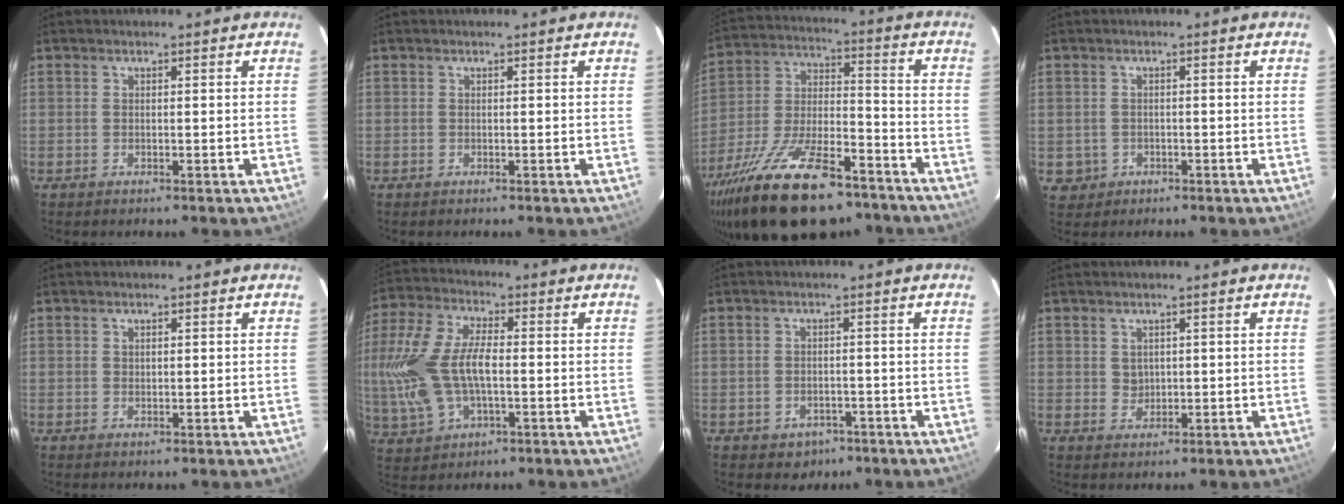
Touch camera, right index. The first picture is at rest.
{"total": 0.0}
{"total": 26.5, "force": [-18.2, 10.1, 16.5], "torque": [-0.315, -0.028, -0.286]}
{"total": 3.4, "force": [-0.6, 3.3, 0.5], "torque": [-0.016, 0.005, -0.001]}
{"total": 0.9, "force": [0.5, 0.6, 0.5], "torque": [-0.006, 0.003, 0.009]}
{"total": 16.7, "force": [-1.1, 8.9, 14.1], "torque": [-0.316, 0.006, -0.013]}
{"total": 4.1, "force": [-2.2, 3.4, 0.9], "torque": [-0.030, 0.006, -0.020]}
{"total": 2.0, "force": [0.8, 1.8, 0.4], "torque": [-0.002, 0.005, 0.019]}